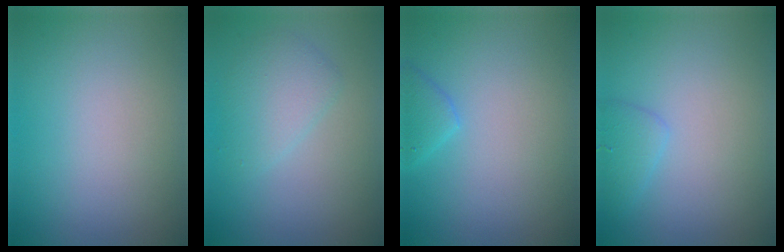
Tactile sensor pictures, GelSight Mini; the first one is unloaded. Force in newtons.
{"total": 2.7, "press": 2.7, "slide": 0.2}
{"total": 1.9, "press": 1.9, "slide": 0.1}
{"total": 1.6, "press": 1.6, "slide": 0.1}